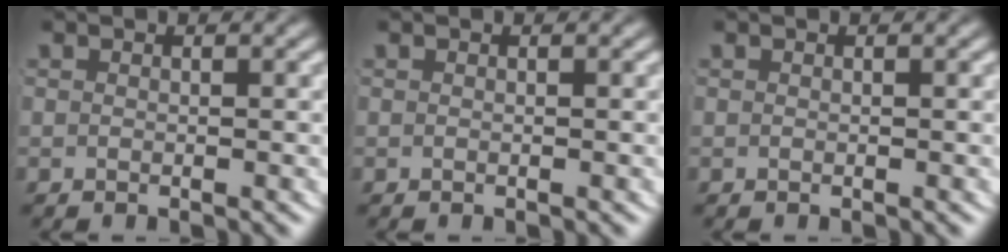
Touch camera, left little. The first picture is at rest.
{"total": 0.0}
{"total": 0.0}